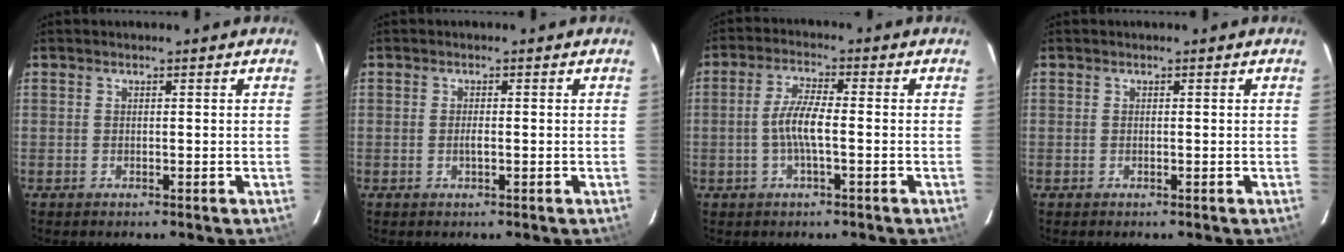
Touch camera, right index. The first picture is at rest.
{"total": 1.2, "force": [-0.2, 0.3, 1.1], "torque": [-0.022, 0.001, -0.005]}
{"total": 5.4, "force": [-1.2, 0.9, 5.2], "torque": [-0.108, 0.005, -0.024]}
{"total": 0.0}